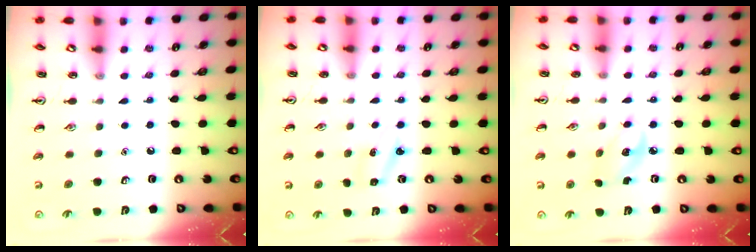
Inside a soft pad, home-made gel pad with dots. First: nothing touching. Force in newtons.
{"total": 2.5, "press": 2.3, "slide": 0.8}
{"total": 3.0, "press": 2.9, "slide": 0.8}